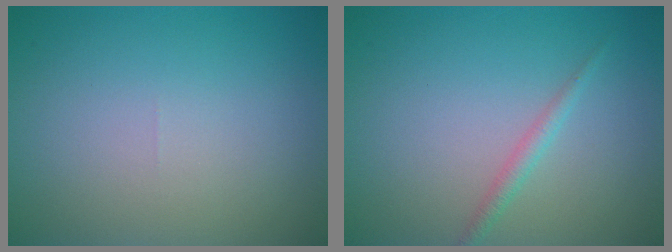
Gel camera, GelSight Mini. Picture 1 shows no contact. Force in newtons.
{"total": 1.3, "press": 1.3, "slide": 0.1}